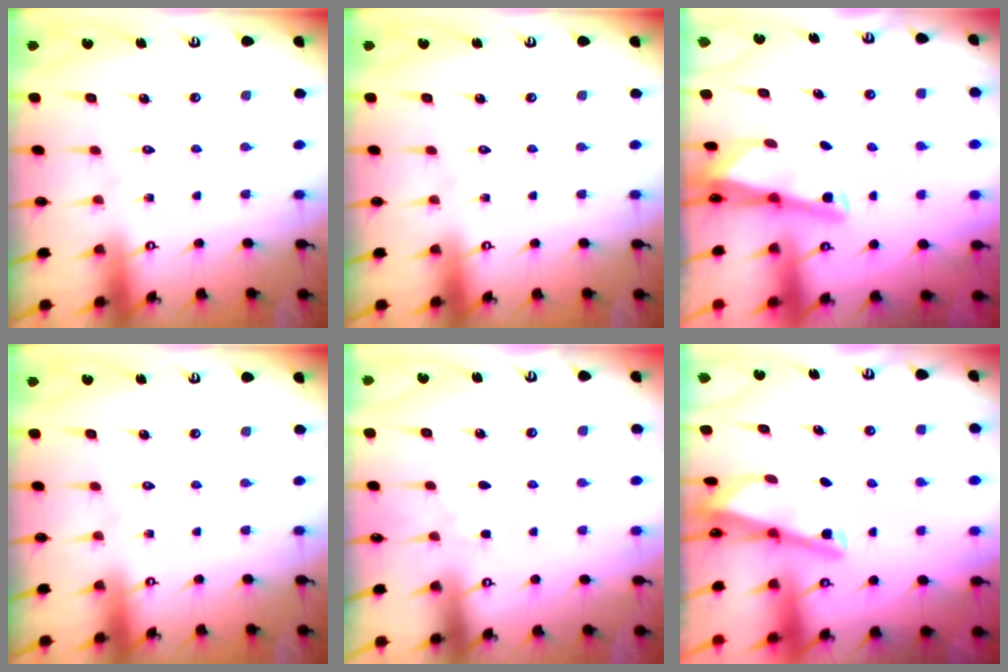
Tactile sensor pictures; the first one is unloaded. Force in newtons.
{"total": 0.0}
{"total": 2.8, "press": 2.8, "slide": 0.2}
{"total": 0.0}
{"total": 3.3, "press": 3.3, "slide": 0.5}
{"total": 2.9, "press": 2.9, "slide": 0.3}